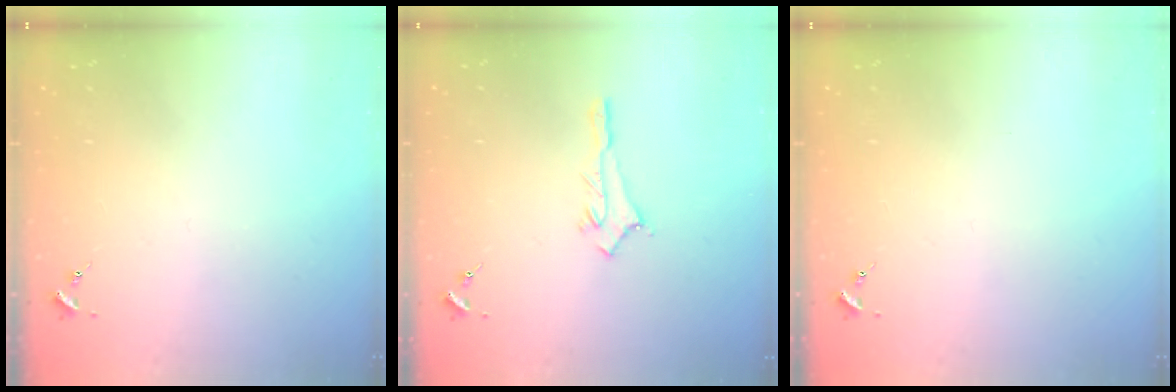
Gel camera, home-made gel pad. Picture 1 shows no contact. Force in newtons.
{"total": 2.9, "press": 2.8, "slide": 0.4}
{"total": 0.0}